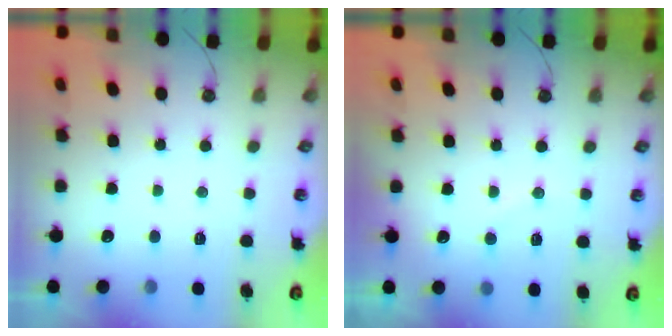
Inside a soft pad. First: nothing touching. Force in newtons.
{"total": 5.5, "press": 5.4, "slide": 1.1}